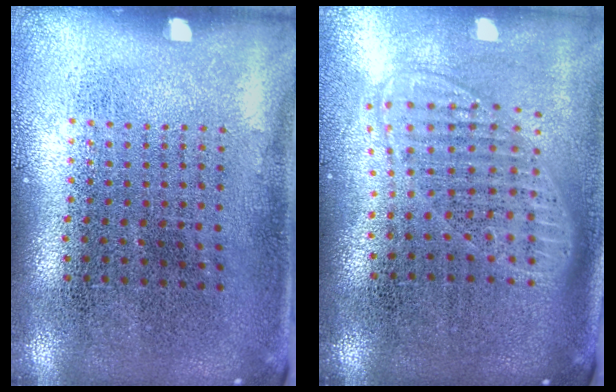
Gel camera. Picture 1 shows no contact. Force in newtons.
{"total": 1.7, "press": 1.4, "slide": 1.0}